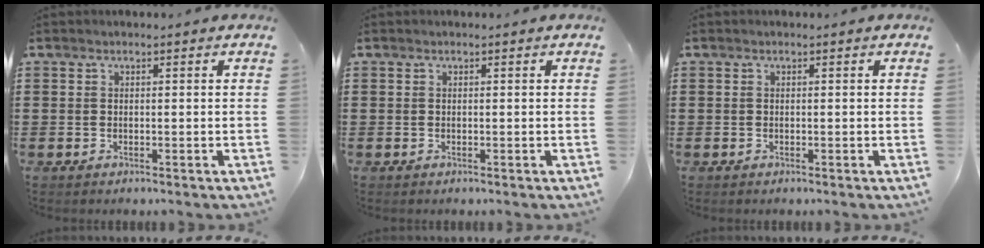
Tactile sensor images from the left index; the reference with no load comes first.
{"total": 0.0}
{"total": 0.0}